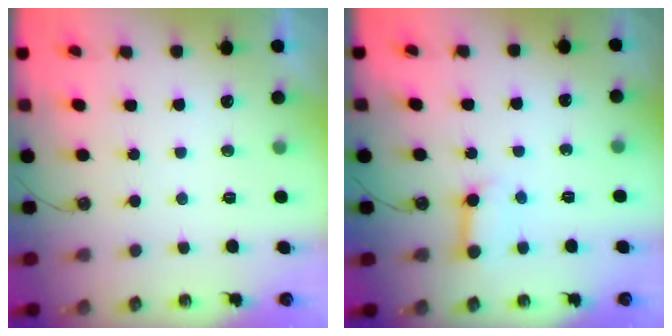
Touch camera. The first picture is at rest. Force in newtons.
{"total": 6.0, "press": 6.0, "slide": 0.7}